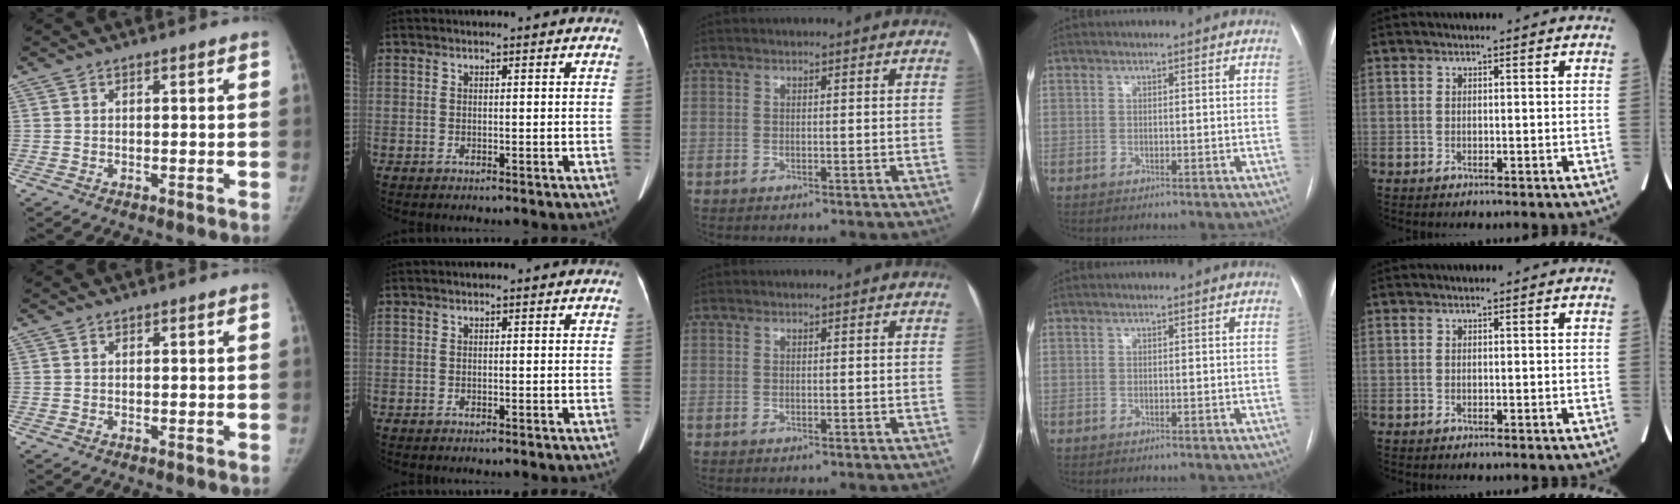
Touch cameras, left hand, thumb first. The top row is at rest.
{}